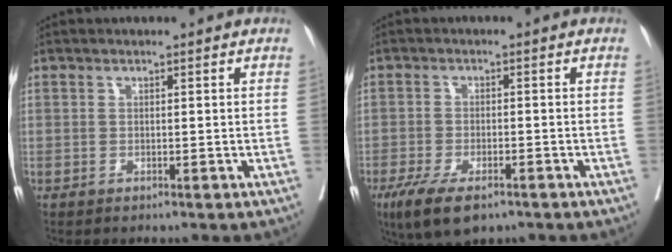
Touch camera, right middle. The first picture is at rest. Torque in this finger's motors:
{"motor_torque": [0.96, -0.82, 0.13, 0.06]}